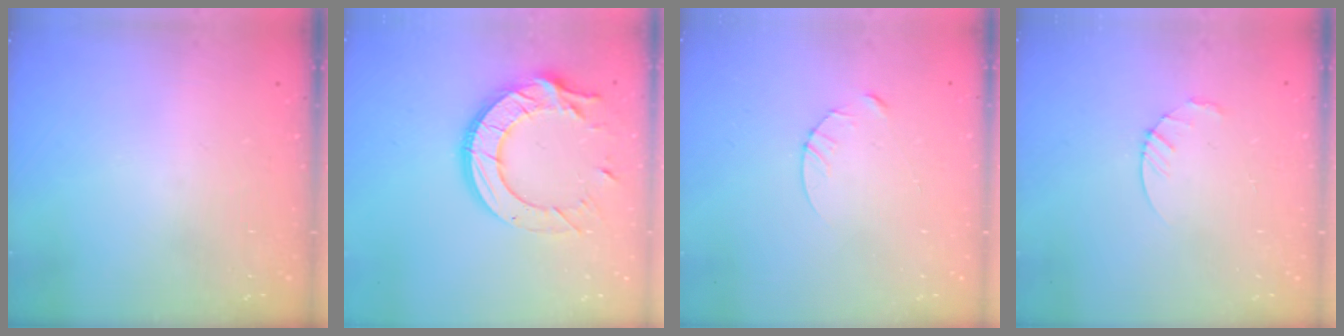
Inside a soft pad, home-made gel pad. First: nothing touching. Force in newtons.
{"total": 16.0, "press": 15.9, "slide": 1.4}
{"total": 3.8, "press": 3.8, "slide": 0.3}
{"total": 3.7, "press": 3.7, "slide": 0.5}